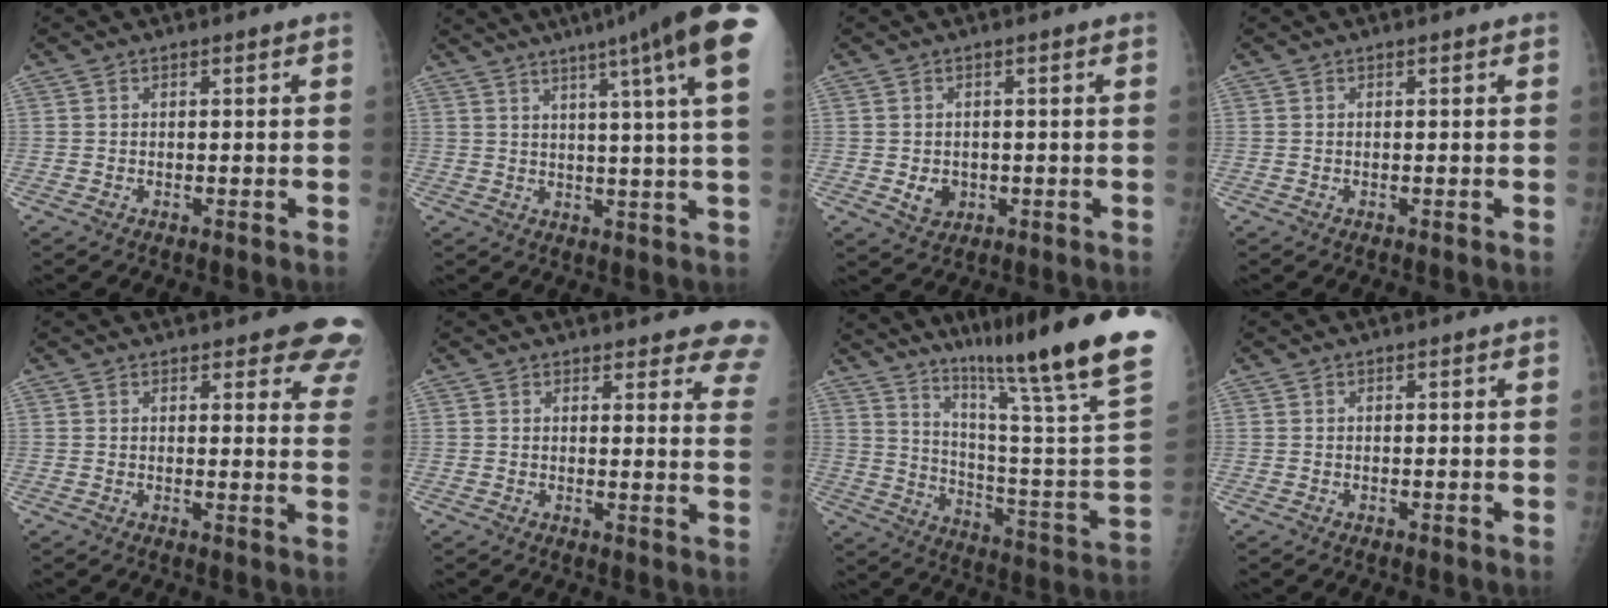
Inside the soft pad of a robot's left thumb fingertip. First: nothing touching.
{"total": 19.9, "force": [11.2, 0.5, 16.5], "torque": [-0.228, -0.028, 0.123]}
{"total": 3.2, "force": [-0.3, 2.7, 1.7], "torque": [-0.016, -0.002, 0.005]}
{"total": 0.0}
{"total": 9.4, "force": [7.8, 3.2, 4.3], "torque": [-0.001, -0.033, 0.067]}
{"total": 11.5, "force": [10.7, 3.0, 3.1], "torque": [0.017, -0.063, 0.089]}
{"total": 30.3, "force": [20.5, 1.3, 22.3], "torque": [-0.307, -0.115, 0.305]}
{"total": 0.0}